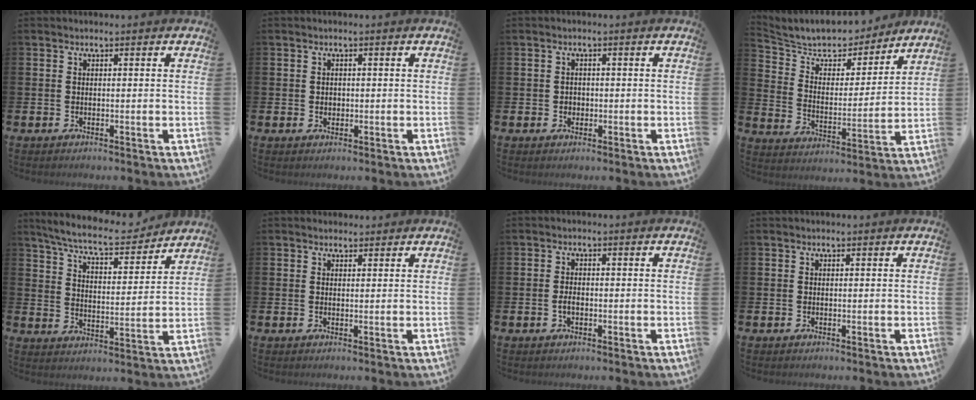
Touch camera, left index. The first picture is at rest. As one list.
[{"total": 1.0, "force": [0.3, 0.9, 0.3], "torque": [0.006, 0.002, 0.001]}, {"total": 1.2, "force": [0.1, 1.2, 0.3], "torque": [0.005, 0.003, -0.004]}, {"total": 7.5, "force": [7.1, 2.3, 1.2], "torque": [-0.066, -0.054, 0.122]}, {"total": 8.4, "force": [7.8, 1.2, 2.9], "torque": [-0.081, -0.047, 0.135]}, {"total": 1.3, "force": [1.1, 0.6, 0.0], "torque": [0.005, 0.003, 0.020]}, {"total": 1.5, "force": [-0.4, 1.0, 1.1], "torque": [-0.016, 0.002, -0.010]}, {"total": 0.0}]